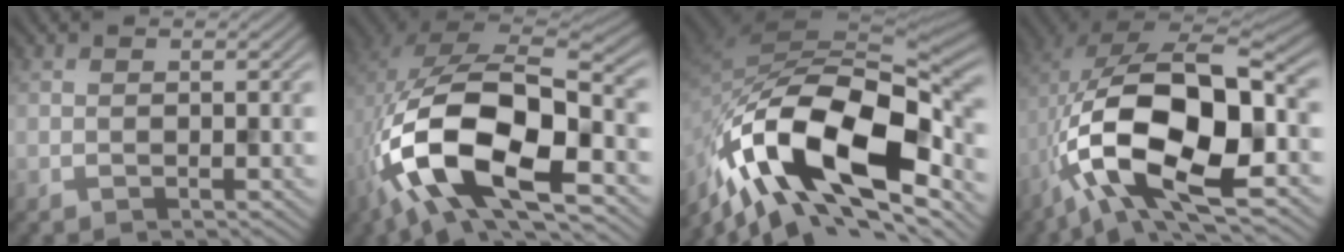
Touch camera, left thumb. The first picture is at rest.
{"total": 16.3, "force": [-5.8, 8.5, 12.6], "torque": [-0.259, -0.021, -0.100]}
{"total": 18.9, "force": [-8.7, 9.9, 13.6], "torque": [-0.257, -0.018, -0.152]}
{"total": 16.1, "force": [-4.4, 7.9, 13.3], "torque": [-0.246, -0.003, -0.079]}